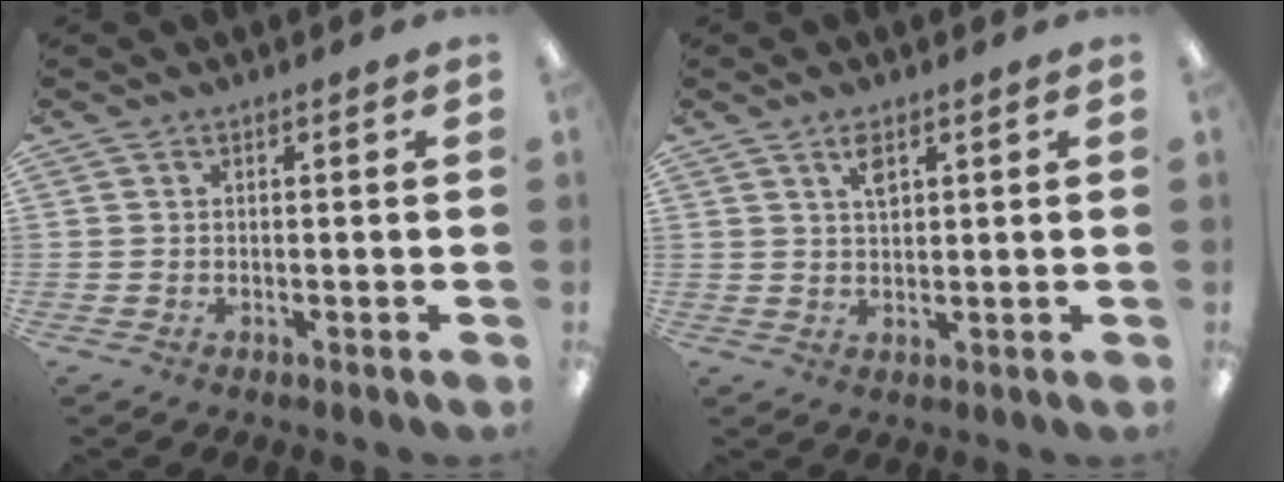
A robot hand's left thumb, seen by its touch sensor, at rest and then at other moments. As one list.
[{"total": 3.7, "force": [2.2, 1.7, 2.5], "torque": [-0.038, -0.003, 0.036]}]